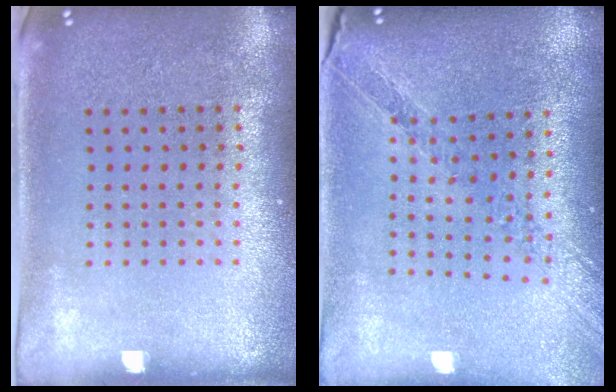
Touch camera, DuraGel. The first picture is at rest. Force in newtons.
{"total": 1.1, "press": 1.1, "slide": 0.2}